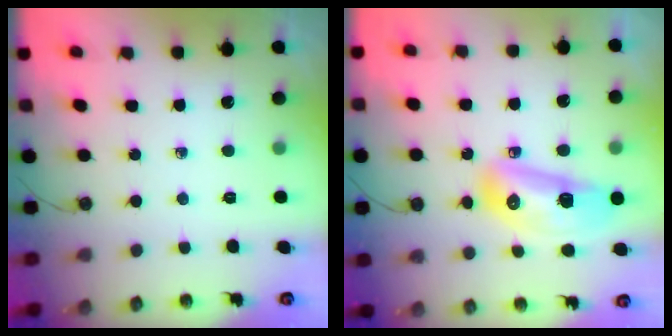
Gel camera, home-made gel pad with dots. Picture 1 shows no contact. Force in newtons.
{"total": 14.8, "press": 14.7, "slide": 1.7}